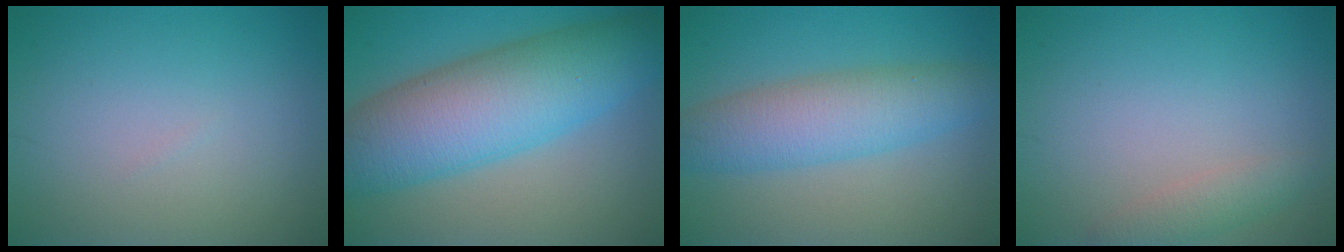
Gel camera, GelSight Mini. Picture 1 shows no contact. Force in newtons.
{"total": 11.1, "press": 11.1, "slide": 0.0}
{"total": 5.9, "press": 5.9, "slide": 0.1}
{"total": 1.9, "press": 1.9, "slide": 0.1}